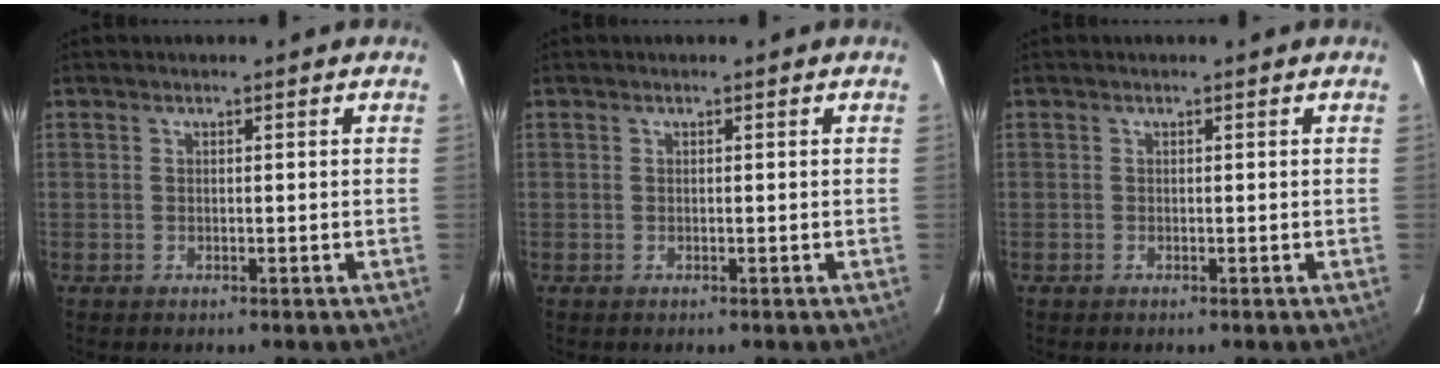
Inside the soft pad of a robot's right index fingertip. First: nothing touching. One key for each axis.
{"total": 0.0}
{"total": 0.0}